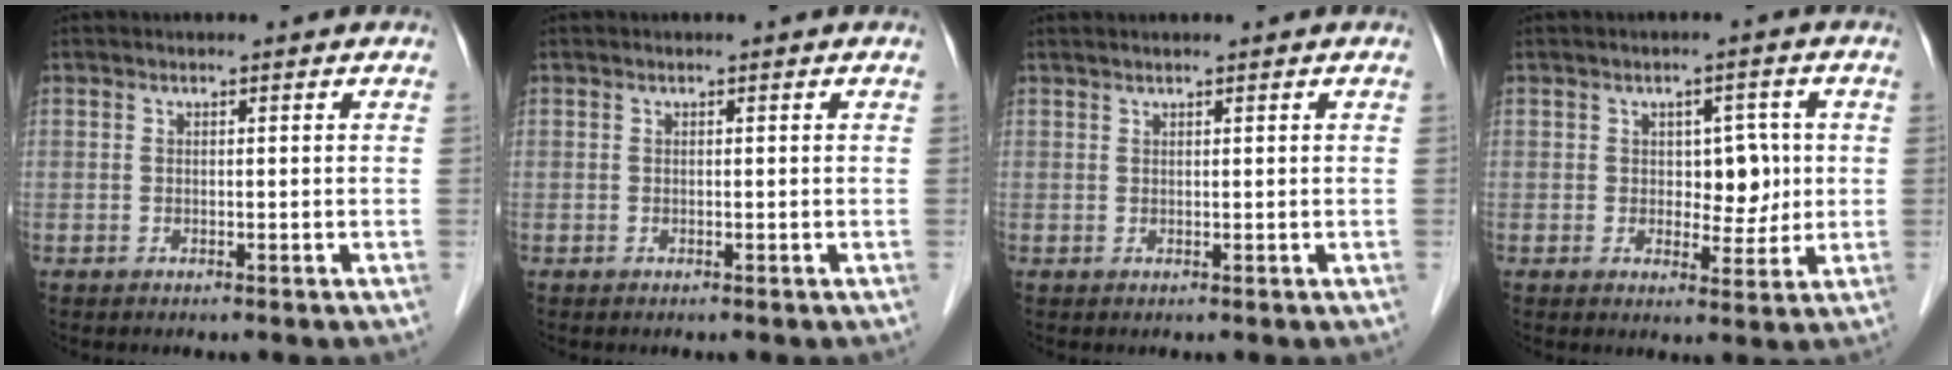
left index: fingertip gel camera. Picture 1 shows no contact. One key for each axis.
{"total": 0.0}
{"total": 1.4, "fx": 1.3, "fy": -0.1, "fz": 0.7, "tx": -0.011, "ty": 0.018, "tz": 0.028}
{"total": 4.7, "fx": 0.5, "fy": 3.0, "fz": 3.6, "tx": -0.042, "ty": 0.008, "tz": 0.013}